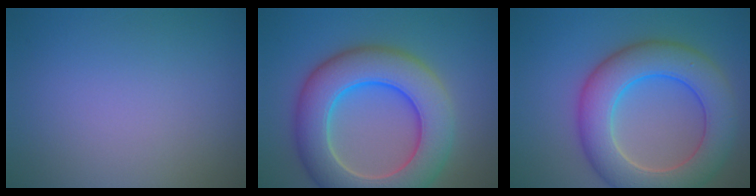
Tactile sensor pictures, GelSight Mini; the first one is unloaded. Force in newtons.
{"total": 10.3, "press": 10.3, "slide": 0.4}
{"total": 8.7, "press": 8.7, "slide": 0.4}